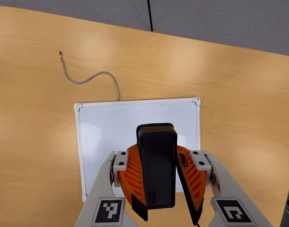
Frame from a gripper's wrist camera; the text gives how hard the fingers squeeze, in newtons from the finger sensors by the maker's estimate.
{"total": 9.2, "left": 9.8, "right": 8.7}